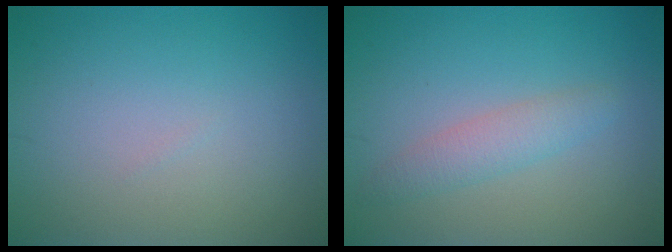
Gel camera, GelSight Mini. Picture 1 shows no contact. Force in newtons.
{"total": 2.2, "press": 2.2, "slide": 0.1}